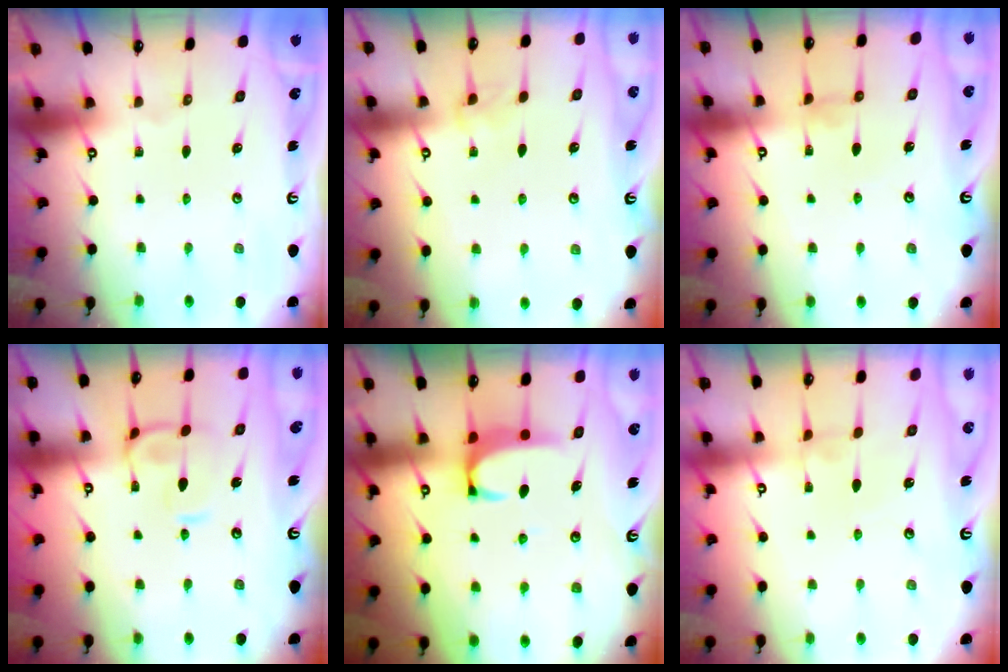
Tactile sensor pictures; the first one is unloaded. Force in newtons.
{"total": 3.0, "press": 2.9, "slide": 0.5}
{"total": 0.7, "press": 0.4, "slide": 0.5}
{"total": 3.9, "press": 3.8, "slide": 1.0}
{"total": 2.0, "press": 2.0, "slide": 0.3}
{"total": 2.8, "press": 2.7, "slide": 0.4}